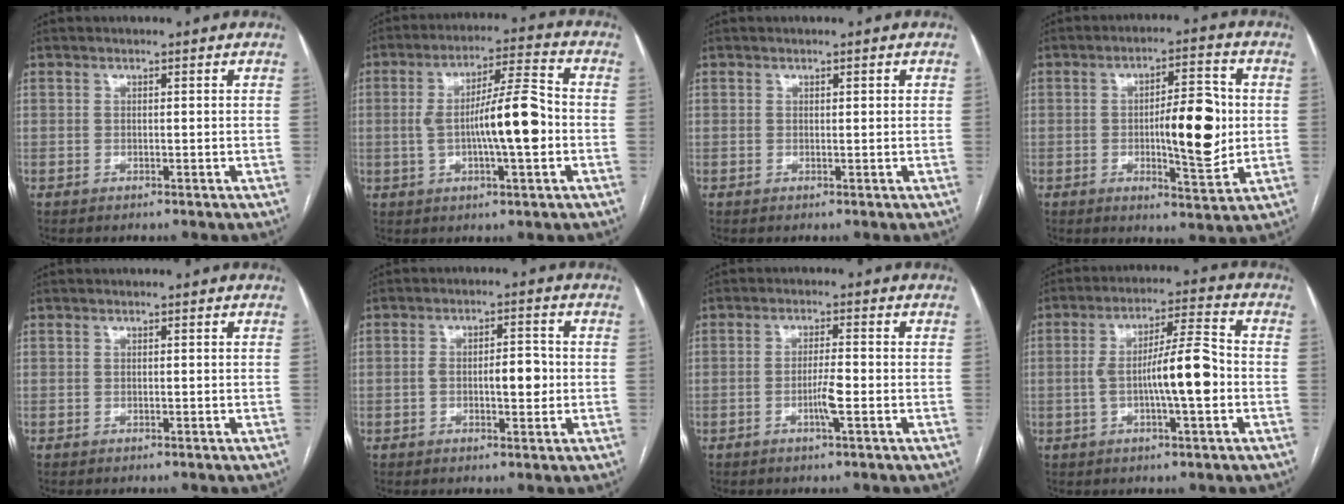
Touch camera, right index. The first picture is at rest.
{"total": 11.3, "force": [-1.3, 1.5, 11.1], "torque": [-0.191, 0.015, -0.023]}
{"total": 0.6, "force": [0.3, 0.1, 0.5], "torque": [-0.010, 0.002, 0.003]}
{"total": 11.2, "force": [-0.4, 3.0, 10.8], "torque": [-0.159, 0.005, -0.002]}
{"total": 0.0}
{"total": 5.4, "force": [-0.6, 2.0, 5.0], "torque": [-0.084, 0.012, -0.006]}
{"total": 3.6, "force": [-1.2, 0.0, 3.4], "torque": [-0.065, -0.004, -0.023]}
{"total": 10.3, "force": [-1.6, 1.2, 10.1], "torque": [-0.175, 0.016, -0.031]}